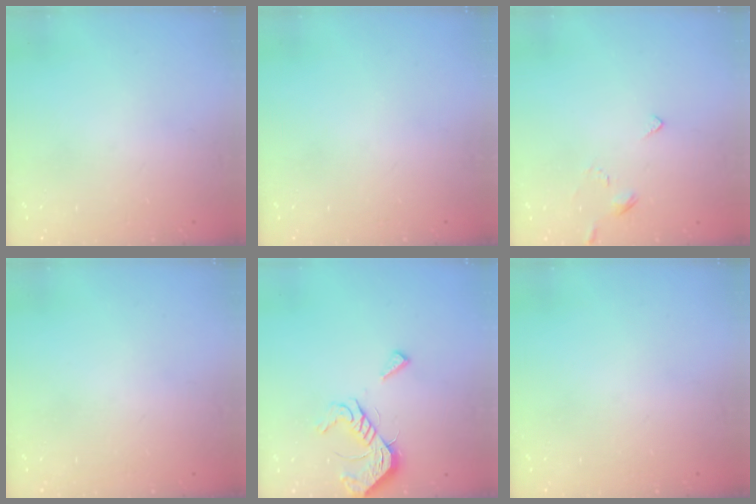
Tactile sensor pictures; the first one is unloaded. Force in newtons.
{"total": 0.0}
{"total": 3.2, "press": 3.1, "slide": 0.6}
{"total": 0.0}
{"total": 11.4, "press": 11.4, "slide": 0.7}
{"total": 0.0}